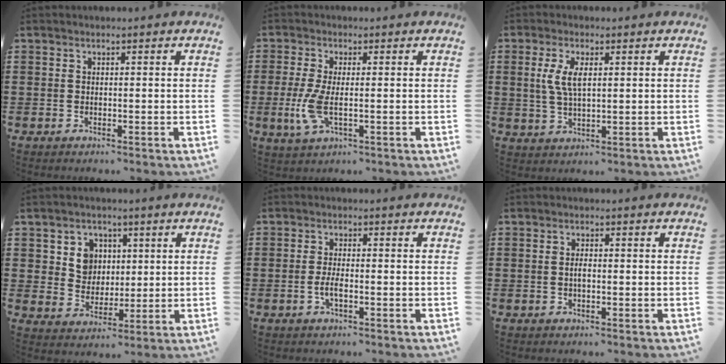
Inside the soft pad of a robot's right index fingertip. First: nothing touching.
{"total": 5.4, "force": [-1.0, 1.8, 5.0], "torque": [-0.124, -0.014, -0.024]}
{"total": 5.0, "force": [1.2, 2.0, 4.4], "torque": [-0.100, 0.005, 0.017]}
{"total": 5.8, "force": [1.7, 5.3, 1.8], "torque": [-0.055, 0.014, 0.029]}
{"total": 2.5, "force": [-0.9, 0.6, 2.3], "torque": [-0.049, -0.002, -0.018]}
{"total": 1.5, "force": [-0.2, 0.5, 1.4], "torque": [-0.027, 0.000, -0.004]}